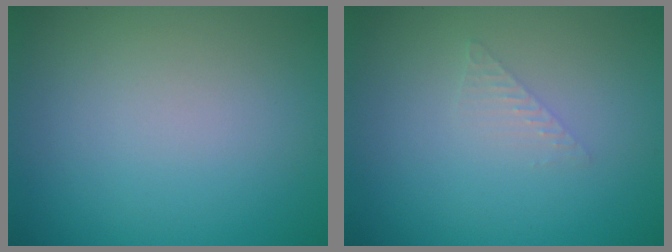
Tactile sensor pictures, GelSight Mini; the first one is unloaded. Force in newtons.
{"total": 1.0, "press": 1.0, "slide": 0.0}